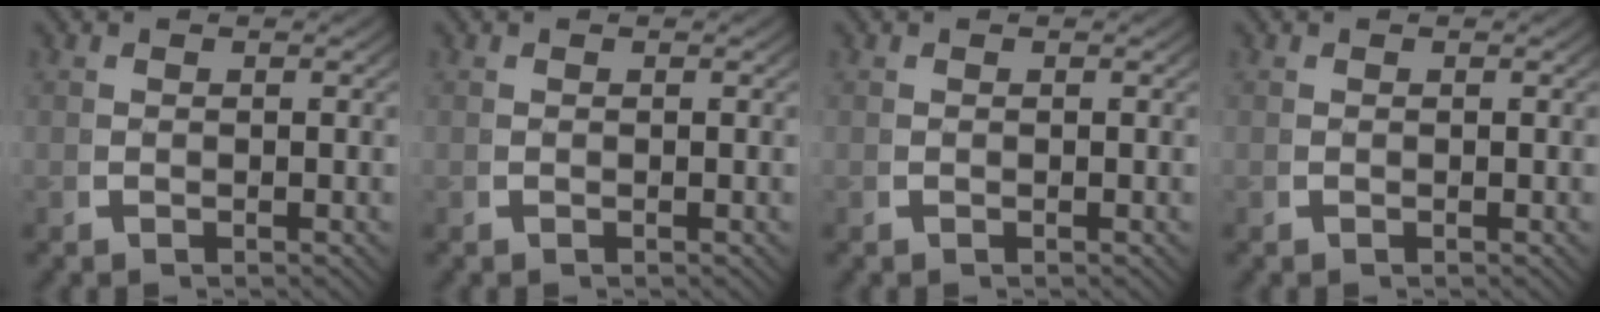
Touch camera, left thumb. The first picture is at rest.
{"total": 0.0}
{"total": 0.0}
{"total": 0.0}